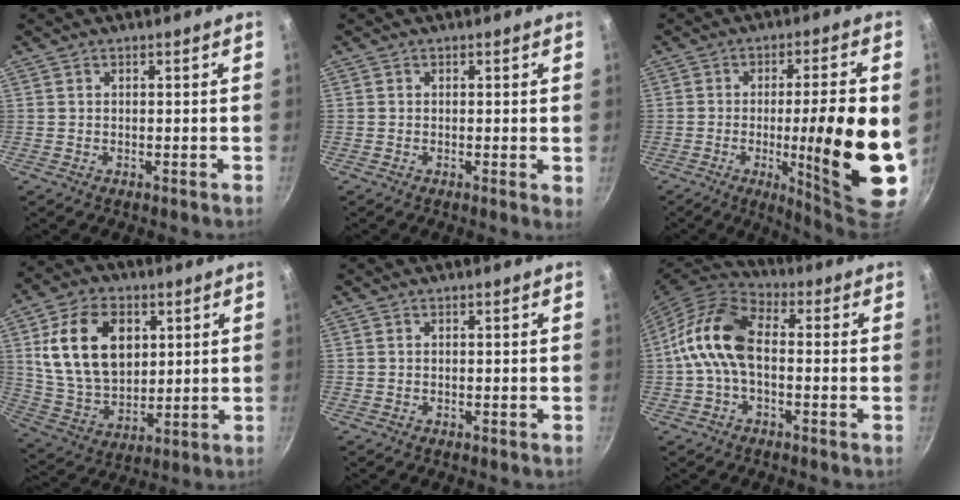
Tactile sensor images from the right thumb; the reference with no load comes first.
{"total": 1.4, "force": [0.0, 0.4, 1.4], "torque": [-0.020, -0.005, -0.003]}
{"total": 20.1, "force": [-2.8, 3.3, 19.7], "torque": [-0.271, -0.007, -0.034]}
{"total": 17.7, "force": [4.8, 12.0, 12.1], "torque": [-0.192, -0.011, 0.096]}
{"total": 0.0}
{"total": 12.7, "force": [-0.7, 7.5, 10.2], "torque": [-0.187, 0.041, -0.033]}